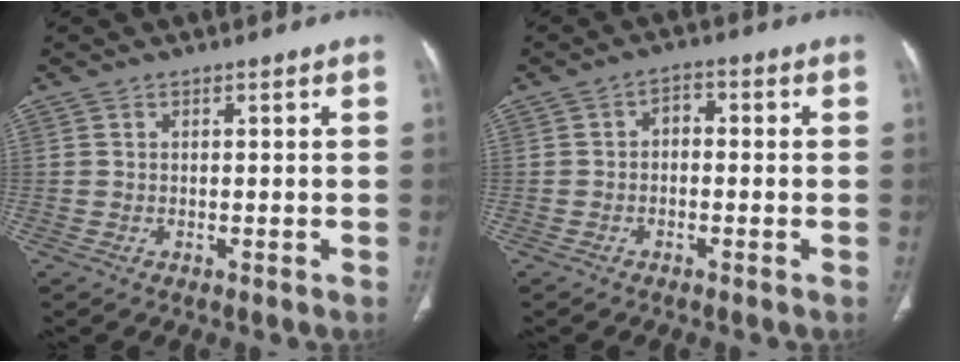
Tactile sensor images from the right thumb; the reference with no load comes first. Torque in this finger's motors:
{"motor_torque": [-0.12, -0.31, 0.15, 0.39, 0.10]}